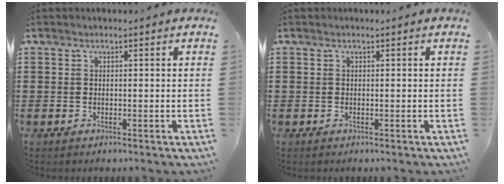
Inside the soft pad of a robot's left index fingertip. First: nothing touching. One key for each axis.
{"total": 0.0}